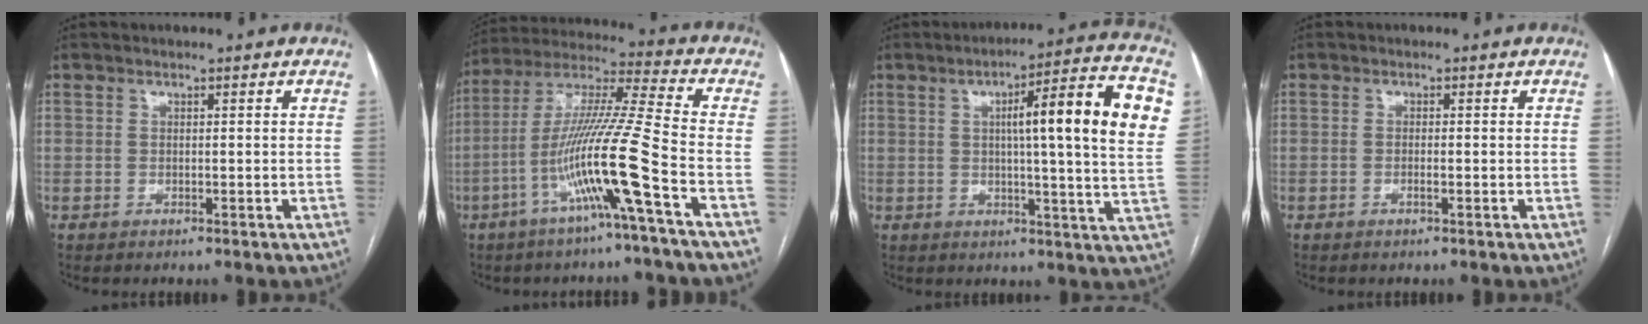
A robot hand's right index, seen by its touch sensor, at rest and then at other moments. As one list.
[{"total": 15.0, "force": [-6.1, -1.8, 13.6], "torque": [-0.267, -0.003, -0.118]}, {"total": 17.8, "force": [4.2, 0.3, 17.3], "torque": [-0.230, 0.018, 0.045]}, {"total": 0.8, "force": [-0.3, 0.0, 0.8], "torque": [-0.015, 0.002, -0.004]}]